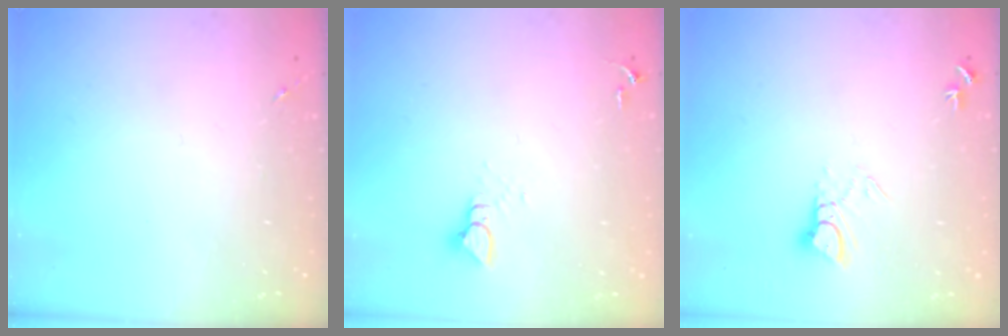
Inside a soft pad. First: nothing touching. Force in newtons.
{"total": 3.9, "press": 3.8, "slide": 0.5}
{"total": 5.1, "press": 5.1, "slide": 0.3}